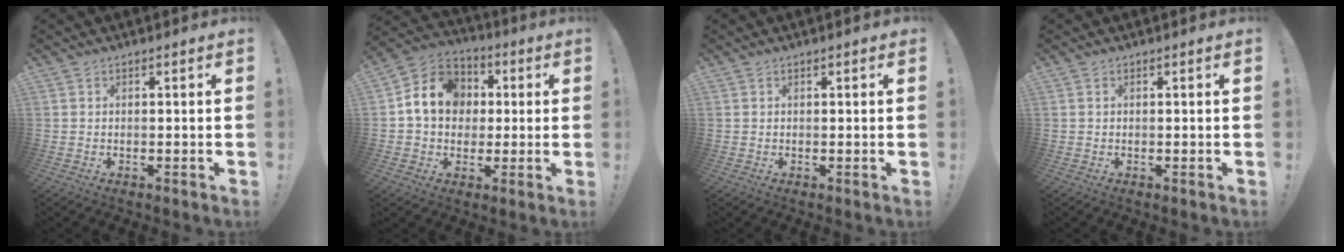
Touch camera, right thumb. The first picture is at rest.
{"total": 13.5, "force": [2.2, 11.5, 6.8], "torque": [-0.090, 0.008, 0.049]}
{"total": 0.0}
{"total": 0.0}